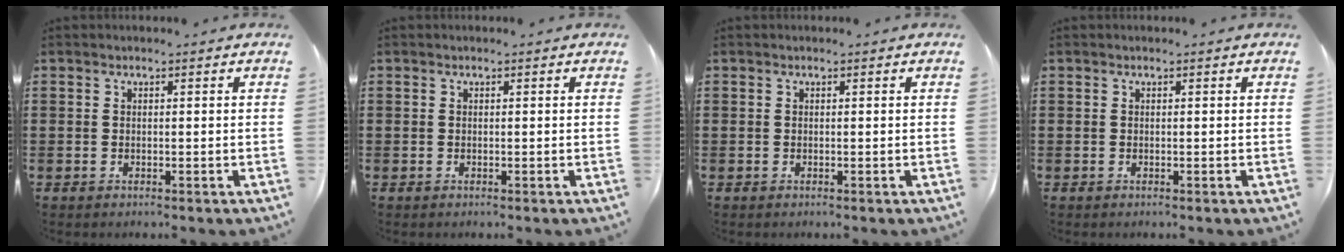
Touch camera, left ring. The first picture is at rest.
{"total": 0.0}
{"total": 0.0}
{"total": 0.0}